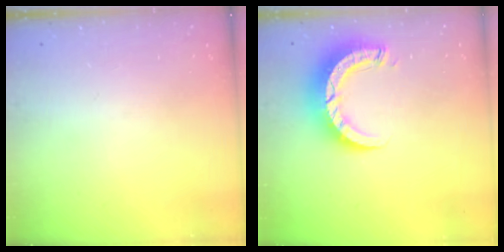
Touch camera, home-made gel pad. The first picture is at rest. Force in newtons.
{"total": 8.8, "press": 8.8, "slide": 0.8}